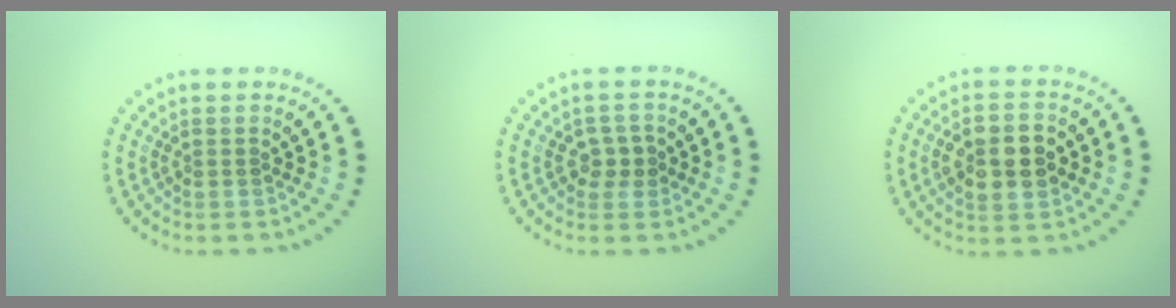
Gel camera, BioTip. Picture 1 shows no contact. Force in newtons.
{"total": 1.9, "press": 1.8, "slide": 0.6}
{"total": 4.8, "press": 4.8, "slide": 0.2}